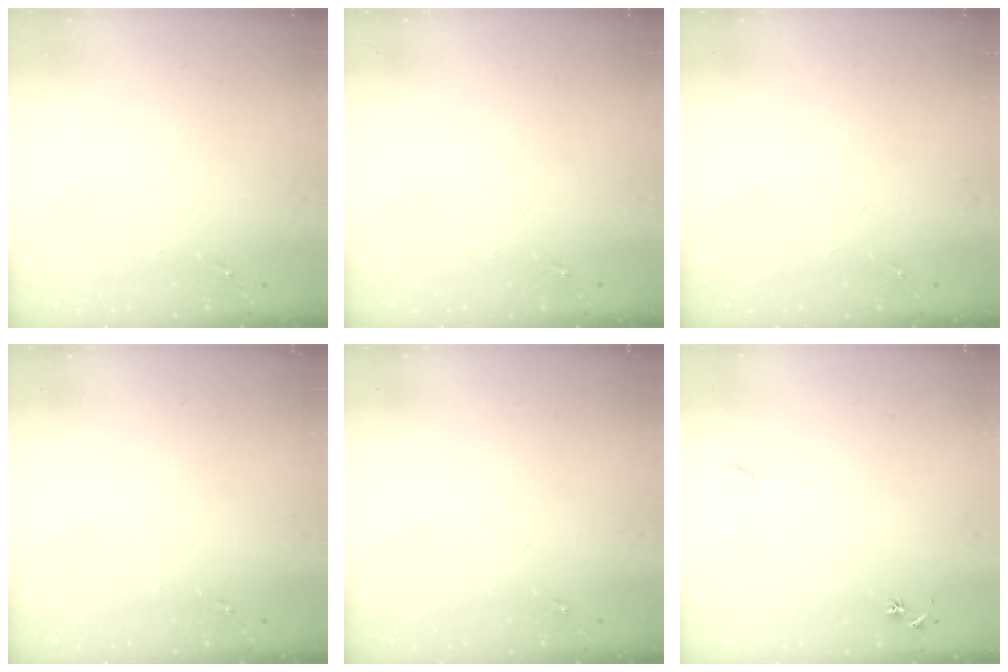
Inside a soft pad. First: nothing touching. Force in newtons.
{"total": 0.0}
{"total": 0.0}
{"total": 0.0}
{"total": 0.0}
{"total": 6.2, "press": 6.1, "slide": 0.8}